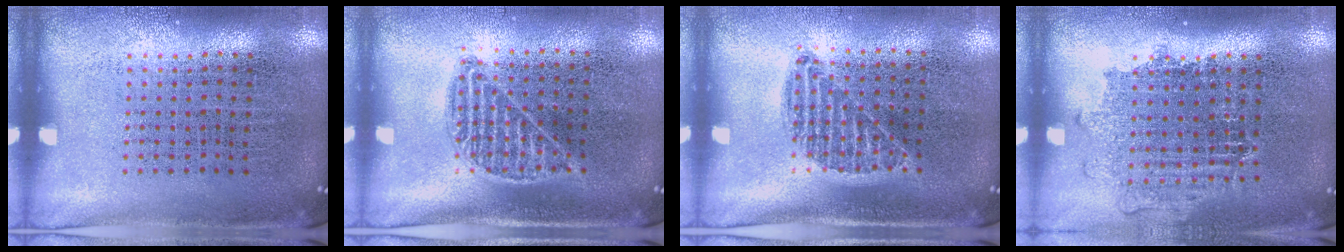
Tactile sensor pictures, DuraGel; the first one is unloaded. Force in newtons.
{"total": 0.9, "press": 0.9, "slide": 0.4}
{"total": 0.9, "press": 0.8, "slide": 0.4}
{"total": 1.1, "press": 1.1, "slide": 0.4}